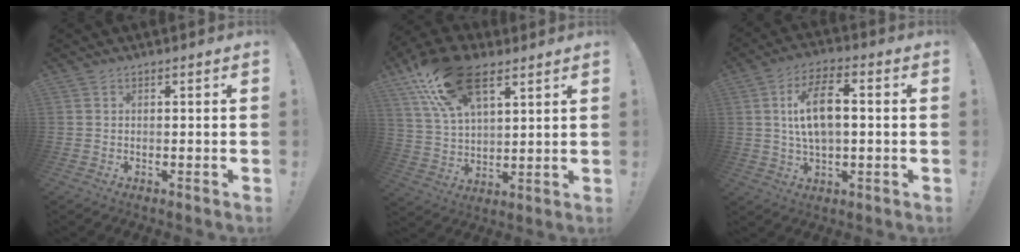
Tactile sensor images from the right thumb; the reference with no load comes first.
{"total": 18.3, "force": [10.3, 9.6, 11.7], "torque": [-0.224, -0.040, 0.186]}
{"total": 11.6, "force": [1.4, 5.5, 10.1], "torque": [-0.169, 0.010, 0.027]}